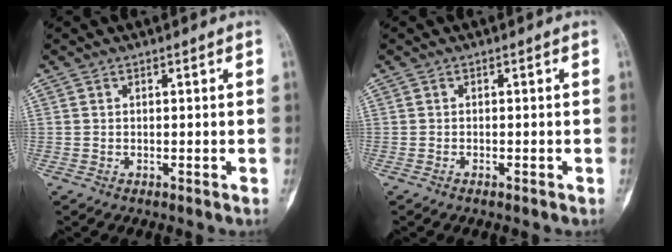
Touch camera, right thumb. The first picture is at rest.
{"total": 0.7, "force": [-0.5, 0.2, 0.4], "torque": [-0.010, 0.003, -0.008]}